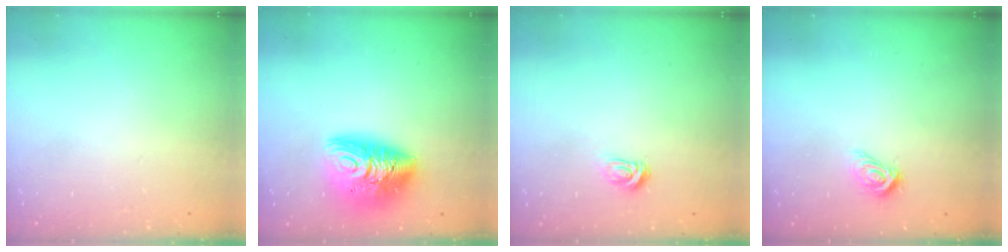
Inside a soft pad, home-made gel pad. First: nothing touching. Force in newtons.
{"total": 15.7, "press": 15.6, "slide": 1.7}
{"total": 3.1, "press": 3.1, "slide": 0.4}
{"total": 6.0, "press": 6.0, "slide": 0.3}